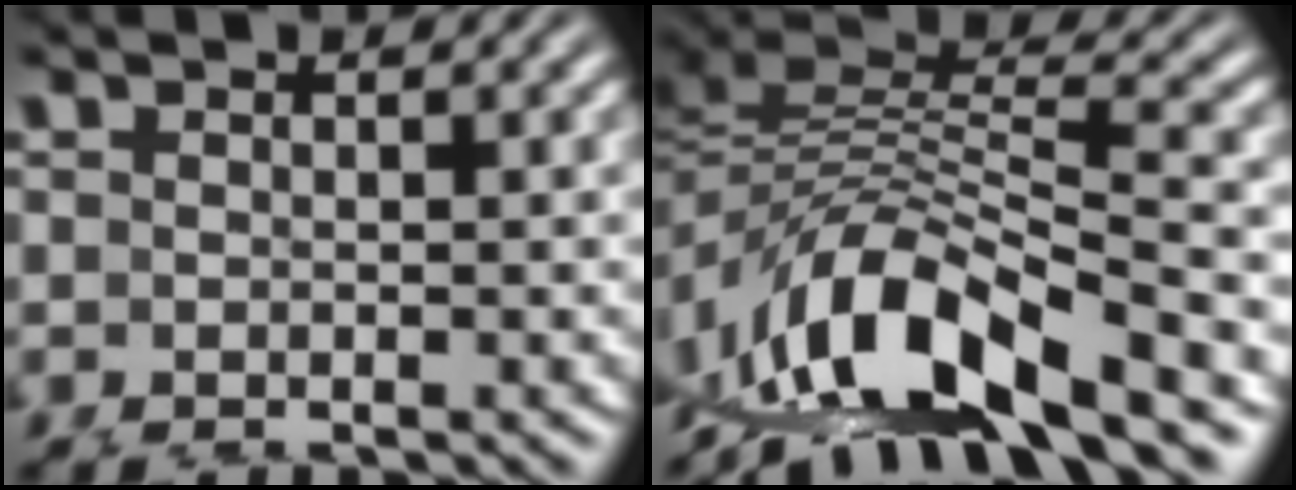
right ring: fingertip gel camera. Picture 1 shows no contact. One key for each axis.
{"total": 9.5, "fx": -0.6, "fy": 6.0, "fz": 7.4, "tx": -0.138, "ty": -0.020, "tz": 0.000}